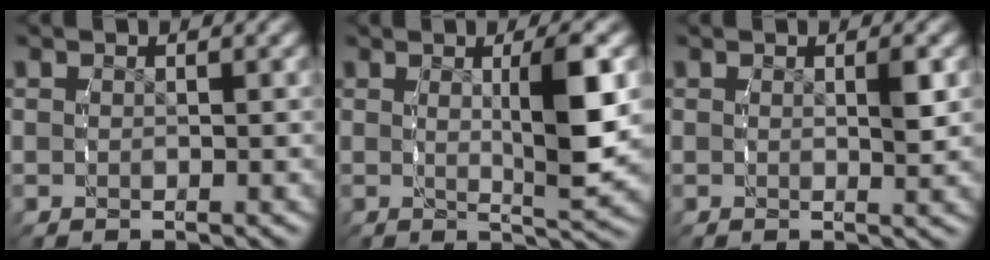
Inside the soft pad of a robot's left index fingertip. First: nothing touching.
{"total": 5.2, "force": [0.8, 0.4, 5.1], "torque": [-0.070, -0.001, 0.010]}
{"total": 1.4, "force": [0.4, -0.4, 1.2], "torque": [-0.016, -0.002, 0.004]}